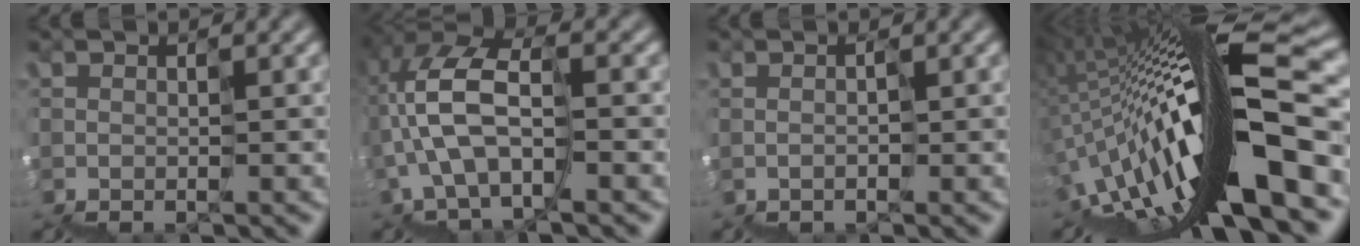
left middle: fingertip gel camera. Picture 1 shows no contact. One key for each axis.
{"total": 7.2, "fx": -0.6, "fy": 3.7, "fz": 6.2, "tx": -0.158, "ty": 0.036, "tz": -0.014}
{"total": 0.0}
{"total": 13.2, "fx": -4.1, "fy": 2.7, "fz": 12.3, "tx": -0.211, "ty": 0.049, "tz": -0.071}